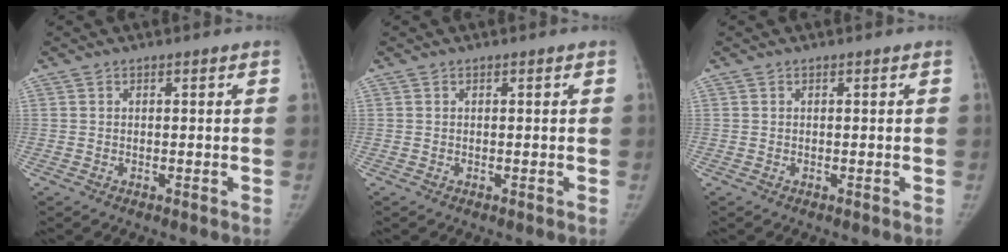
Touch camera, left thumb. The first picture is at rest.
{"total": 0.0}
{"total": 0.0}